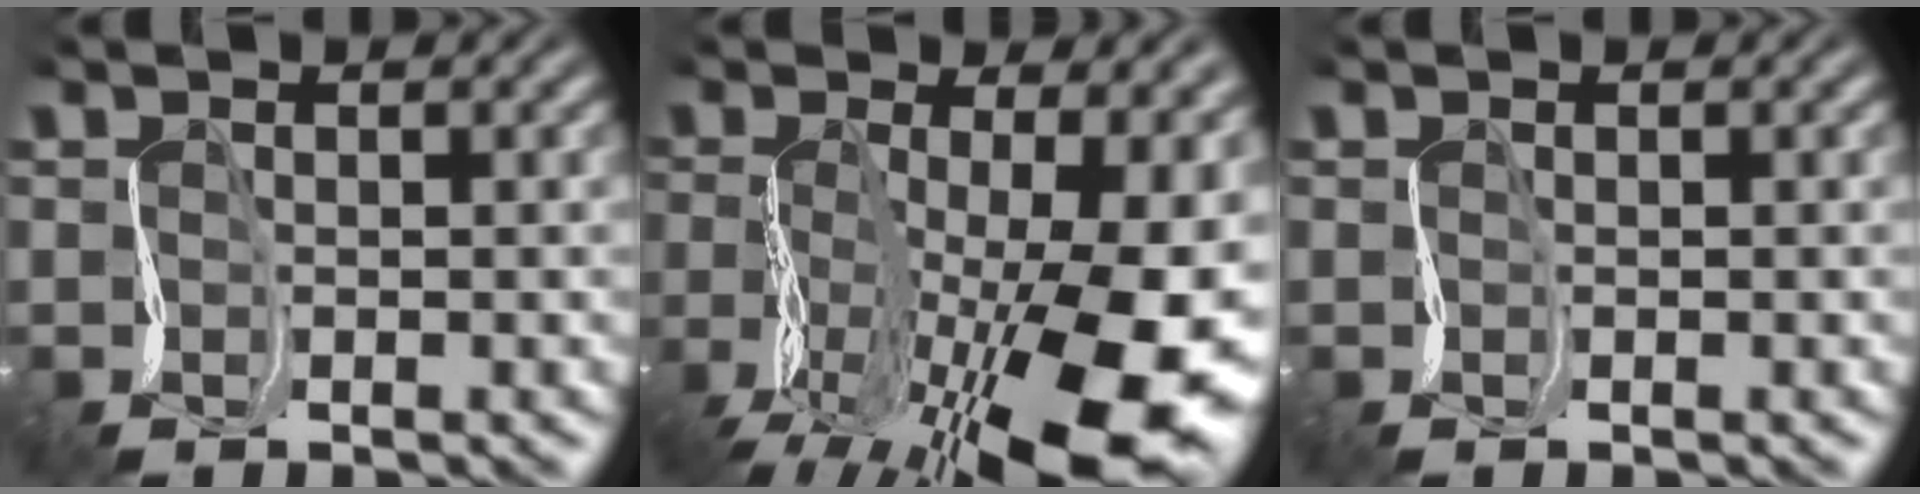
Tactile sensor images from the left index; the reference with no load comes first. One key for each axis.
{"total": 14.1, "fx": -4.3, "fy": 5.8, "fz": 12.1, "tx": -0.236, "ty": -0.009, "tz": -0.076}
{"total": 0.0}